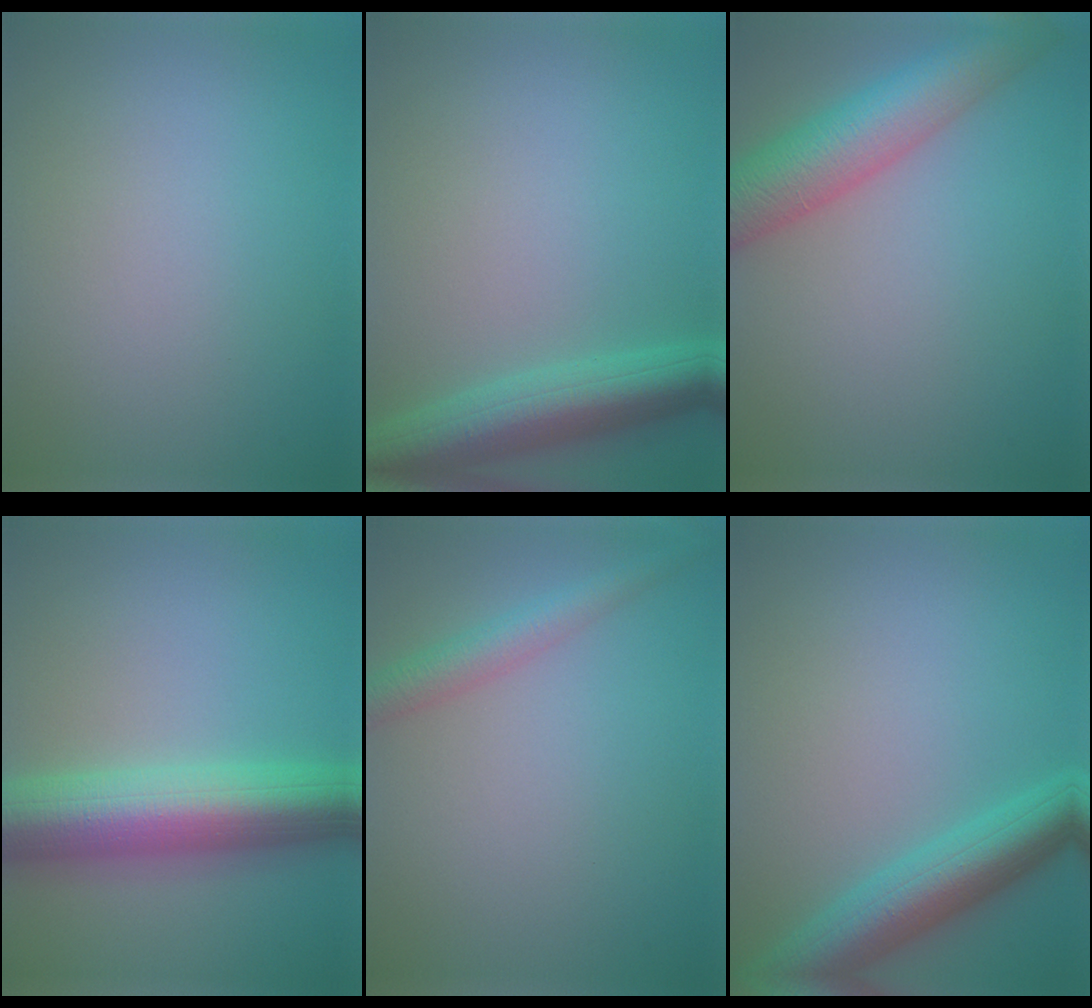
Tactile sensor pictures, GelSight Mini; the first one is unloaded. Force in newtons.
{"total": 6.3, "press": 6.3, "slide": 0.3}
{"total": 7.4, "press": 7.4, "slide": 0.4}
{"total": 9.9, "press": 9.9, "slide": 0.2}
{"total": 2.9, "press": 2.9, "slide": 0.0}
{"total": 6.1, "press": 6.1, "slide": 0.2}